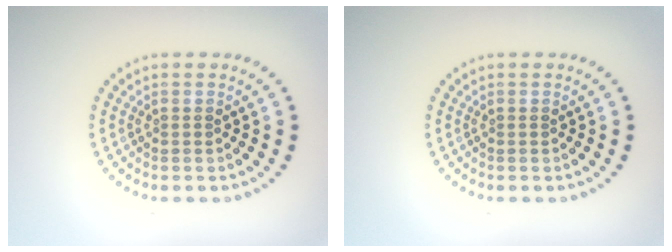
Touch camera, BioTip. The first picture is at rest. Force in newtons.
{"total": 0.0}